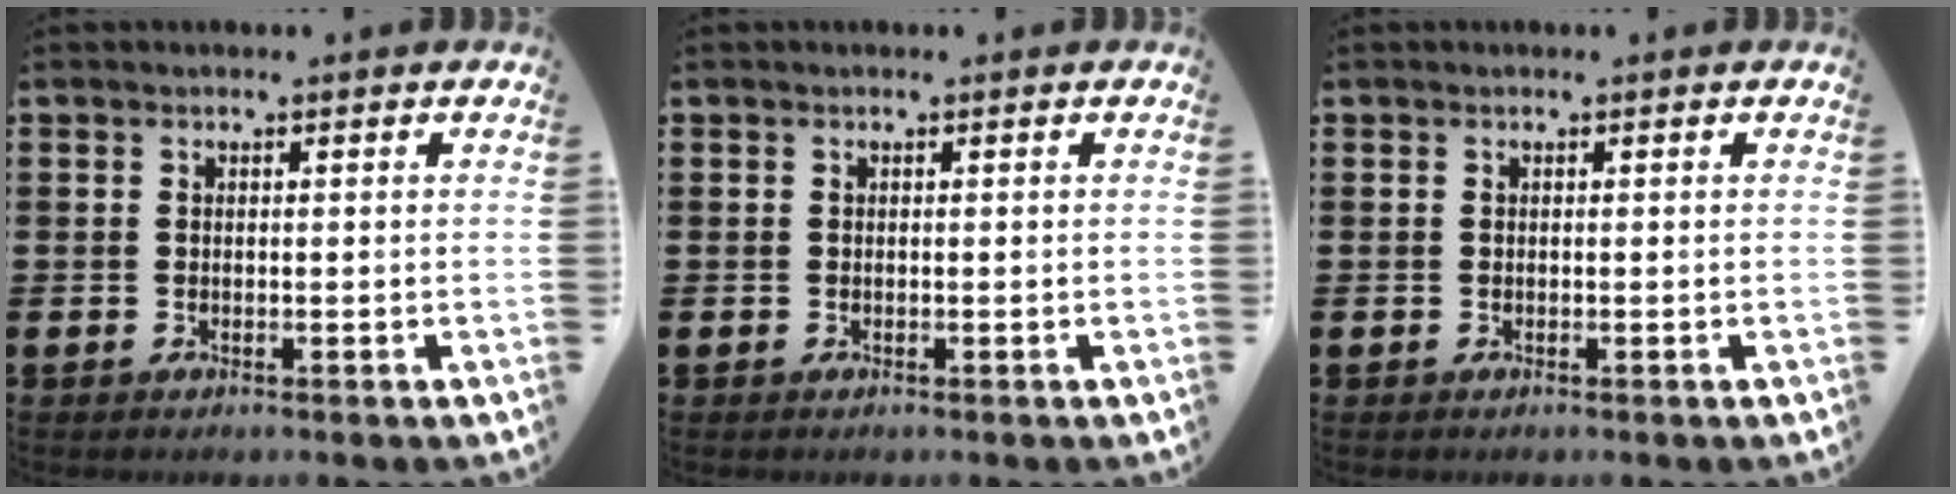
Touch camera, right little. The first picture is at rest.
{"total": 0.0}
{"total": 0.0}